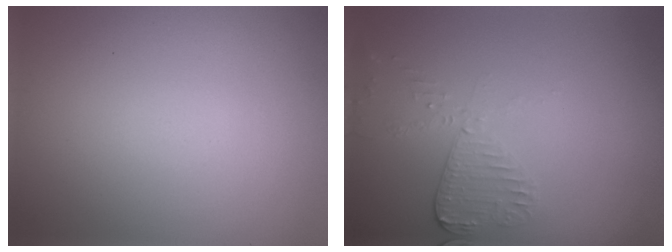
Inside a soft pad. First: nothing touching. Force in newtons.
{"total": 2.0, "press": 1.9, "slide": 0.6}